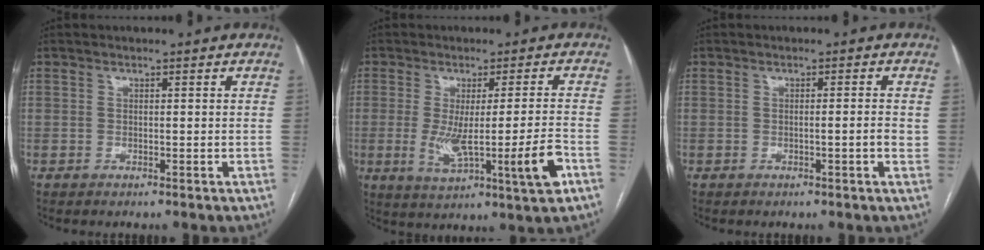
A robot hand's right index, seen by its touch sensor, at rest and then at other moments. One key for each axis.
{"total": 10.9, "fx": -2.7, "fy": -0.1, "fz": 10.6, "tx": -0.179, "ty": -0.015, "tz": -0.038}
{"total": 1.9, "fx": -0.3, "fy": 0.0, "fz": 1.9, "tx": -0.027, "ty": 0.001, "tz": -0.005}